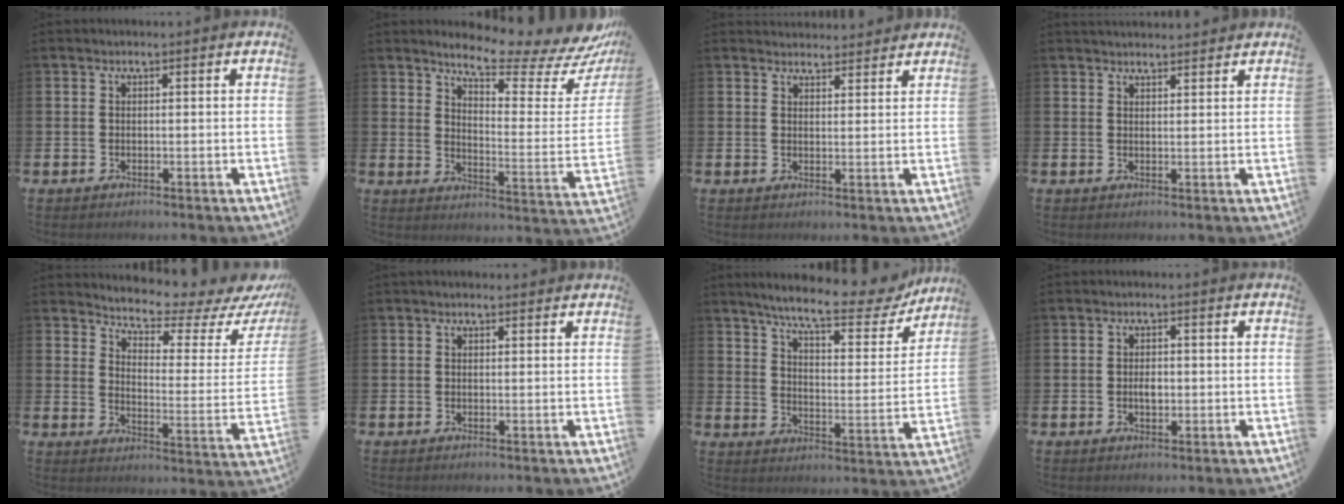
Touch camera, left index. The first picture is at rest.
{"total": 8.2, "force": [7.5, 1.3, 2.9], "torque": [-0.063, -0.069, 0.123]}
{"total": 2.9, "force": [2.8, 0.7, -0.2], "torque": [0.005, -0.016, 0.051]}
{"total": 2.5, "force": [2.4, 0.3, 0.1], "torque": [0.002, -0.013, 0.043]}
{"total": 6.4, "force": [6.3, 0.7, 1.4], "torque": [-0.046, -0.059, 0.103]}
{"total": 0.7, "force": [0.6, 0.3, 0.3], "torque": [0.002, 0.001, 0.009]}
{"total": 9.0, "force": [7.9, 1.4, 4.2], "torque": [-0.101, -0.047, 0.130]}
{"total": 1.9, "force": [-0.2, 1.2, 1.5], "torque": [-0.021, 0.002, -0.006]}